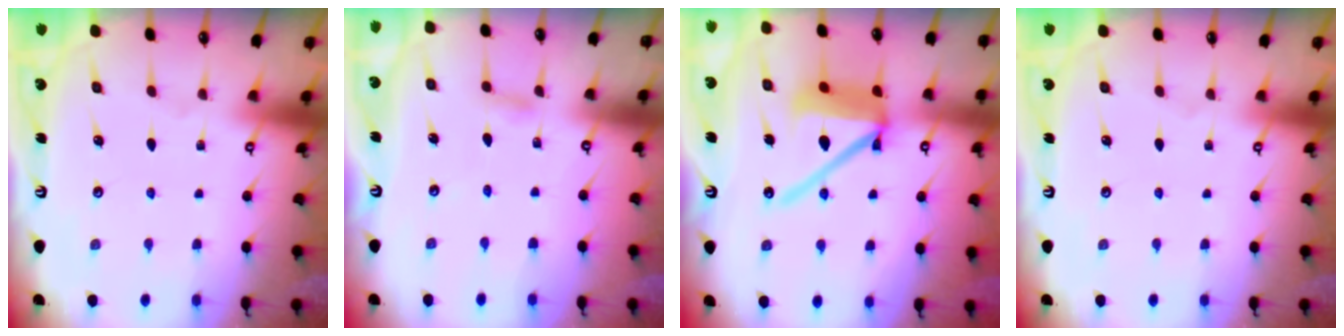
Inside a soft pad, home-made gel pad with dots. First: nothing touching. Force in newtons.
{"total": 5.3, "press": 5.3, "slide": 0.5}
{"total": 14.8, "press": 14.6, "slide": 2.4}
{"total": 0.0}